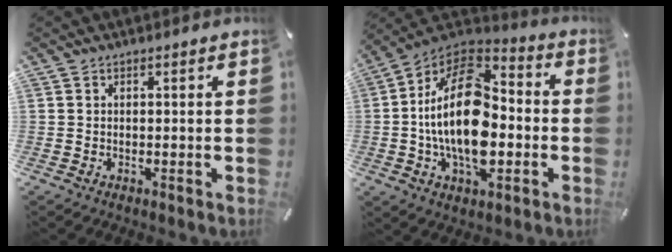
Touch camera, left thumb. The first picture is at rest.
{"total": 21.6, "force": [-2.8, 13.0, 17.0], "torque": [-0.324, 0.005, -0.052]}